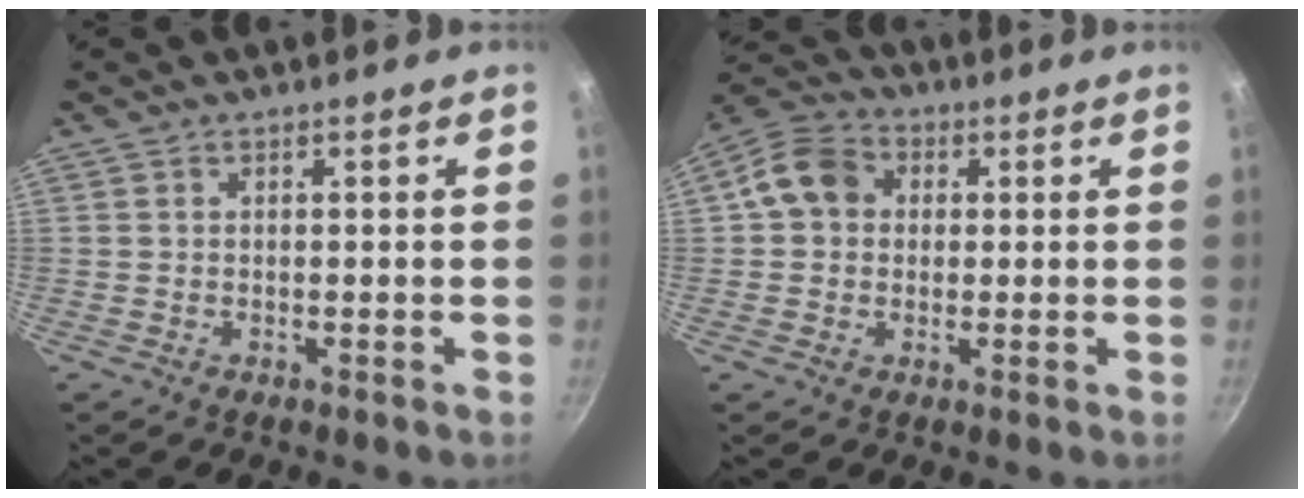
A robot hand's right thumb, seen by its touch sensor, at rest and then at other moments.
{"total": 8.6, "force": [1.1, 7.3, 4.4], "torque": [-0.055, 0.019, 0.001]}